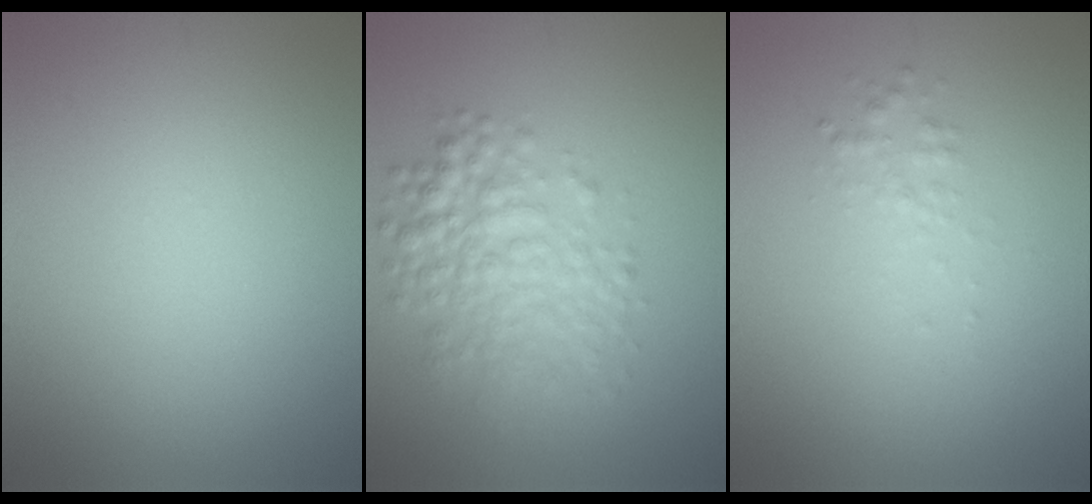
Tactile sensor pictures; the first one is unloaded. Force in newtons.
{"total": 4.5, "press": 4.5, "slide": 0.1}
{"total": 1.2, "press": 1.2, "slide": 0.0}